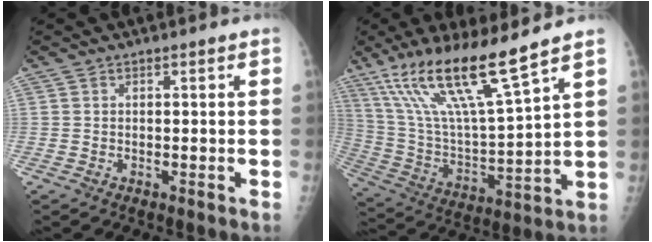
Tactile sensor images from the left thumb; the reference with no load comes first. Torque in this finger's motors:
{"motor_torque": [0.31, 0.26, 1.17, -1.61, 0.56]}